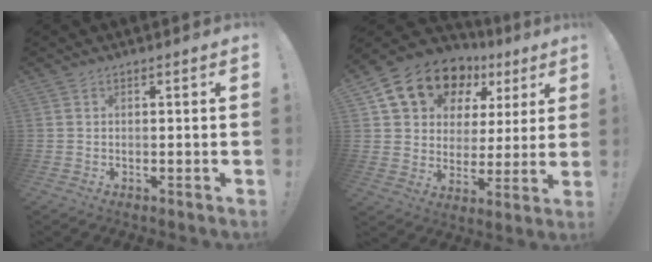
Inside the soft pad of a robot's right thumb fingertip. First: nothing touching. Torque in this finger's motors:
{"motor_torque": [2.29, 2.52, 0.49, 0.39, 0.10]}